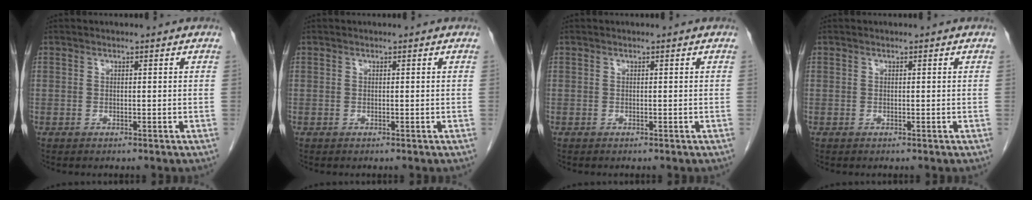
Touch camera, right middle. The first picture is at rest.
{"total": 0.0}
{"total": 0.0}
{"total": 0.0}